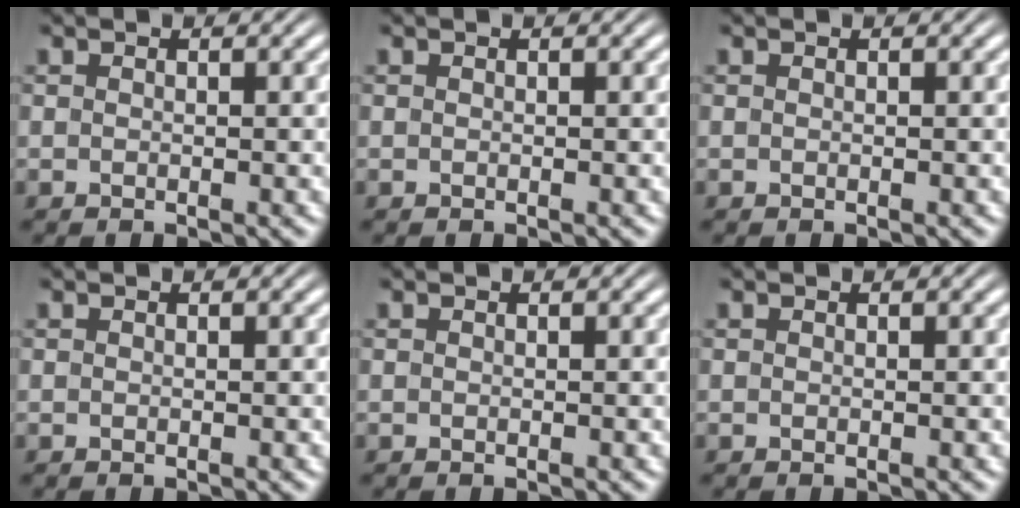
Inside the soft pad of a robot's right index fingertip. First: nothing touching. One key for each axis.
{"total": 0.0}
{"total": 0.0}
{"total": 0.0}
{"total": 0.0}
{"total": 0.0}